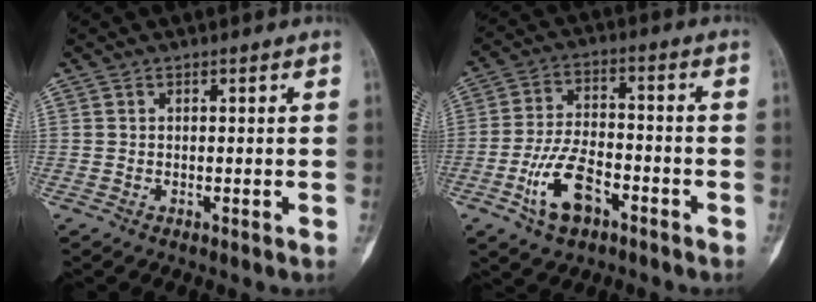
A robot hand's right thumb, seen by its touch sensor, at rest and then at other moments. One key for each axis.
{"total": 10.3, "fx": -4.9, "fy": 5.5, "fz": 7.2, "tx": -0.135, "ty": 0.029, "tz": -0.089}